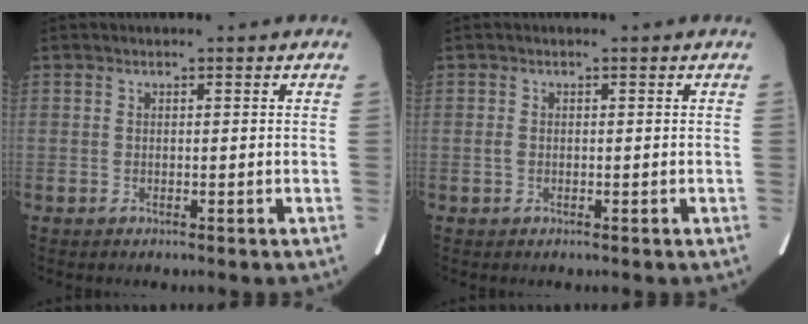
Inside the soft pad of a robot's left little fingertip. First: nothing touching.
{"total": 0.7, "force": [-0.1, 0.5, 0.5], "torque": [-0.014, 0.000, -0.002]}